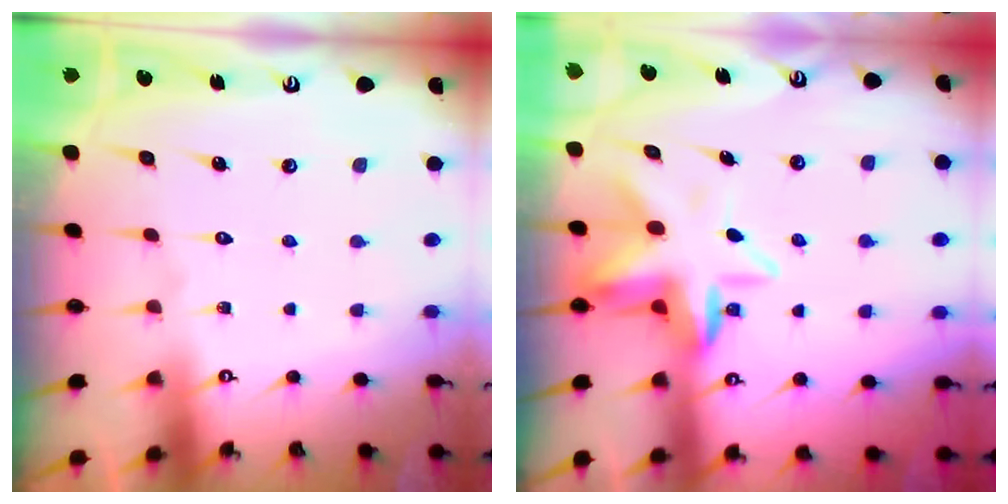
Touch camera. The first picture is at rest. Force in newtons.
{"total": 8.3, "press": 8.1, "slide": 1.5}